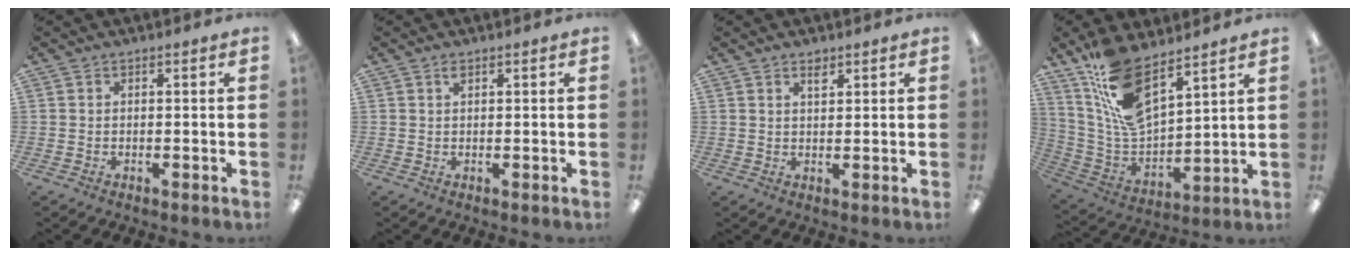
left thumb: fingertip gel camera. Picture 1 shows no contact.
{"total": 1.0, "force": [0.7, 0.3, 0.6], "torque": [-0.014, 0.003, 0.012]}
{"total": 2.0, "force": [1.6, 0.8, 1.0], "torque": [-0.015, -0.004, 0.028]}
{"total": 14.9, "force": [10.5, 5.4, 9.1], "torque": [-0.192, -0.063, 0.193]}